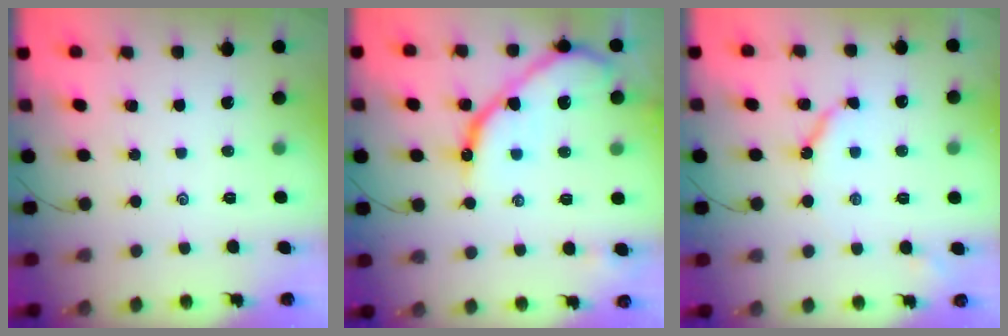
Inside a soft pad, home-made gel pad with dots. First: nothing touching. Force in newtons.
{"total": 14.5, "press": 14.5, "slide": 1.4}
{"total": 6.2, "press": 6.2, "slide": 0.7}